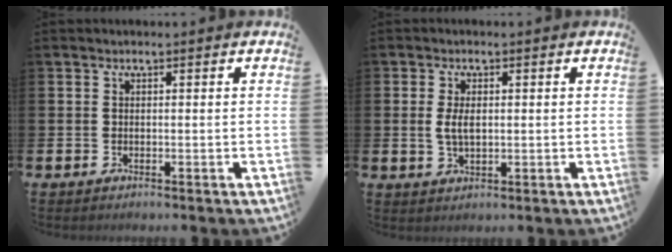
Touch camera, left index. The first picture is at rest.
{"total": 3.1, "force": [0.4, 1.6, 2.6], "torque": [-0.040, 0.001, 0.003]}